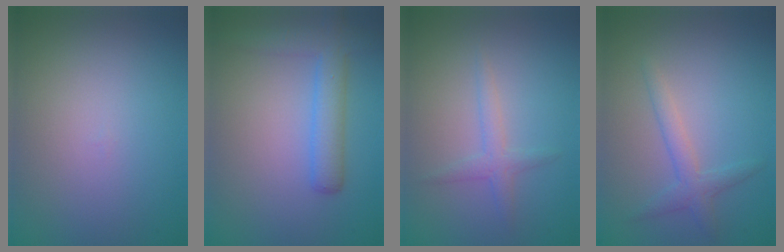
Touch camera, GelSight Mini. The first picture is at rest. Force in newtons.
{"total": 4.8, "press": 4.8, "slide": 0.3}
{"total": 1.7, "press": 1.7, "slide": 0.1}
{"total": 2.2, "press": 2.2, "slide": 0.1}